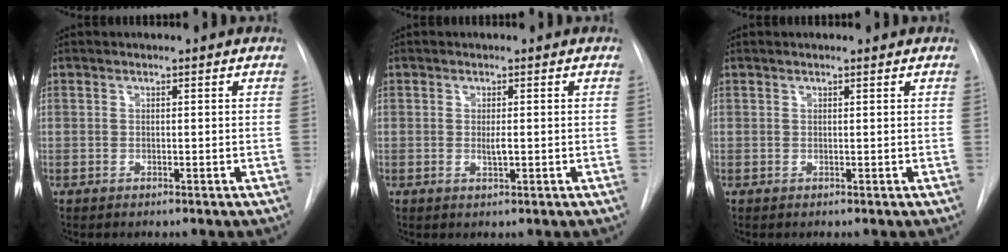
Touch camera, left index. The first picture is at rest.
{"total": 1.5, "force": [0.0, 0.2, 1.4], "torque": [-0.029, -0.003, 0.001]}
{"total": 0.9, "force": [0.7, 0.0, 0.5], "torque": [-0.011, 0.009, 0.013]}